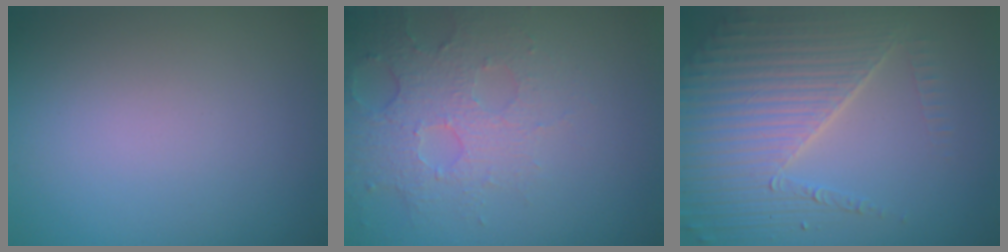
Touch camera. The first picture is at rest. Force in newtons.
{"total": 4.8, "press": 3.4, "slide": 3.4}
{"total": 6.5, "press": 4.9, "slide": 4.3}